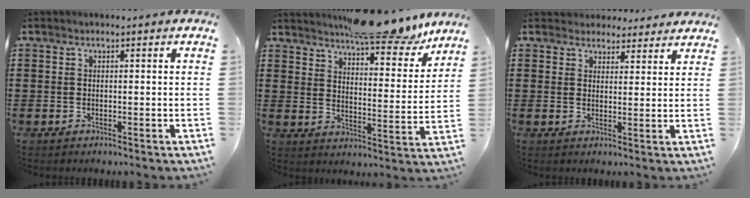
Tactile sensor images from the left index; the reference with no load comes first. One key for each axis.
{"total": 10.8, "fx": 9.8, "fy": 1.7, "fz": 4.2, "tx": -0.074, "ty": -0.051, "tz": 0.176}
{"total": 3.4, "fx": 3.1, "fy": 1.2, "fz": 0.1, "tx": -0.014, "ty": -0.002, "tz": 0.060}